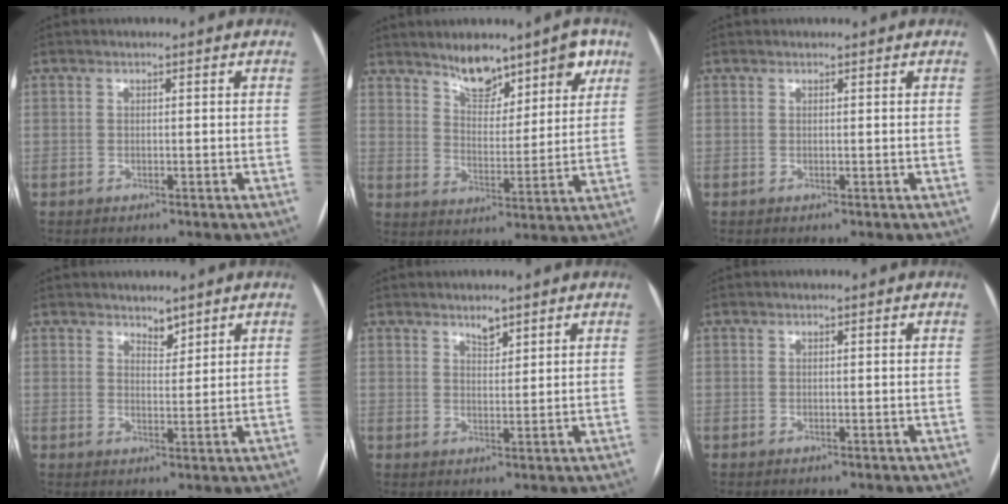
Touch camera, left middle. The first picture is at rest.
{"total": 10.3, "force": [7.3, 4.3, 5.8], "torque": [-0.067, 0.004, 0.119]}
{"total": 0.0}
{"total": 2.3, "force": [2.0, 0.9, 0.5], "torque": [-0.003, -0.003, 0.034]}
{"total": 2.2, "force": [1.8, 0.8, 1.0], "torque": [-0.018, -0.003, 0.033]}
{"total": 0.0}